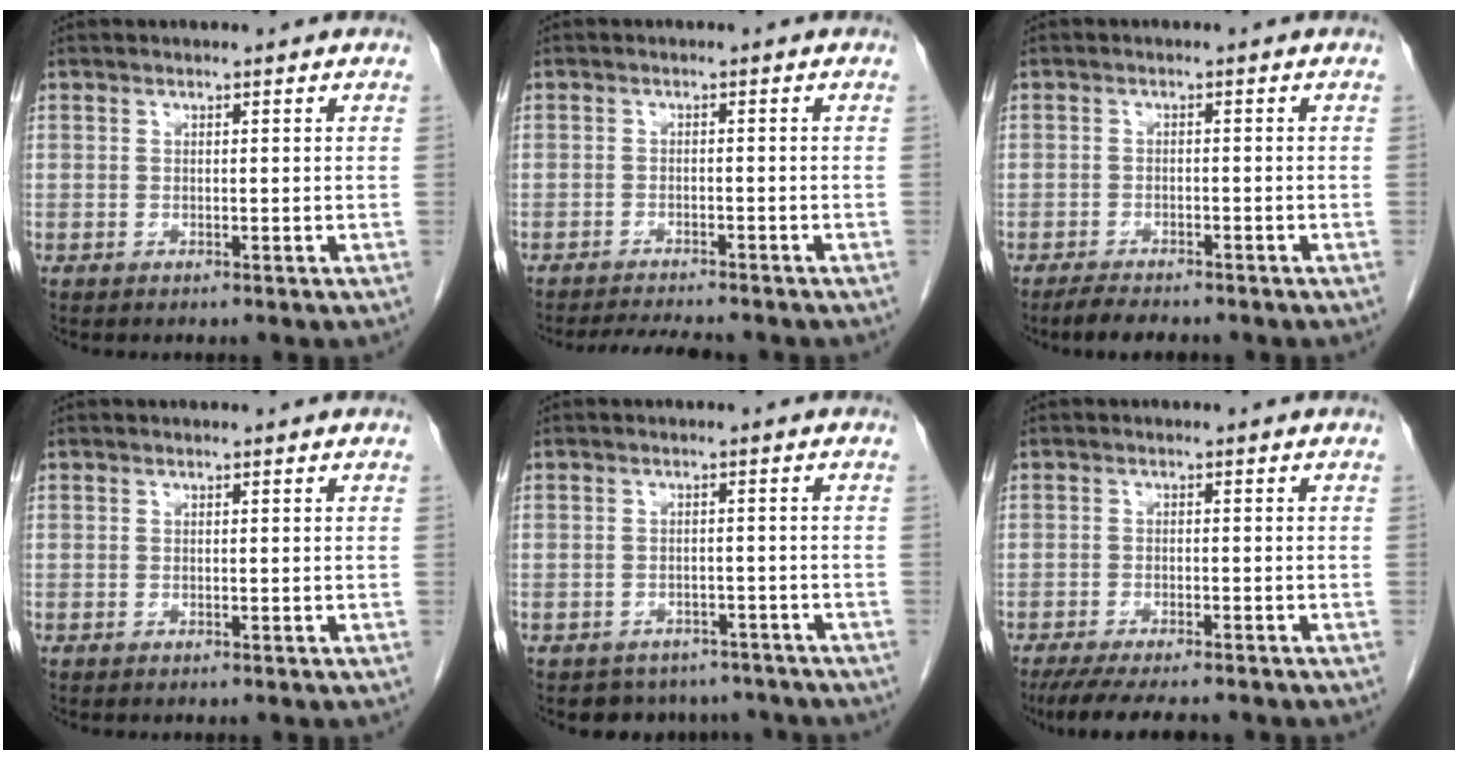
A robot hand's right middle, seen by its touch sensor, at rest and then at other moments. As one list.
[{"total": 6.1, "force": [-5.6, 0.5, 2.3], "torque": [-0.037, -0.014, -0.086]}, {"total": 3.5, "force": [-3.1, 0.7, 1.5], "torque": [-0.034, -0.010, -0.051]}, {"total": 0.0}, {"total": 6.5, "force": [-5.6, 3.4, 0.2], "torque": [0.003, 0.011, -0.064]}, {"total": 9.8, "force": [-8.4, 1.6, 4.8], "torque": [-0.074, -0.019, -0.126]}]